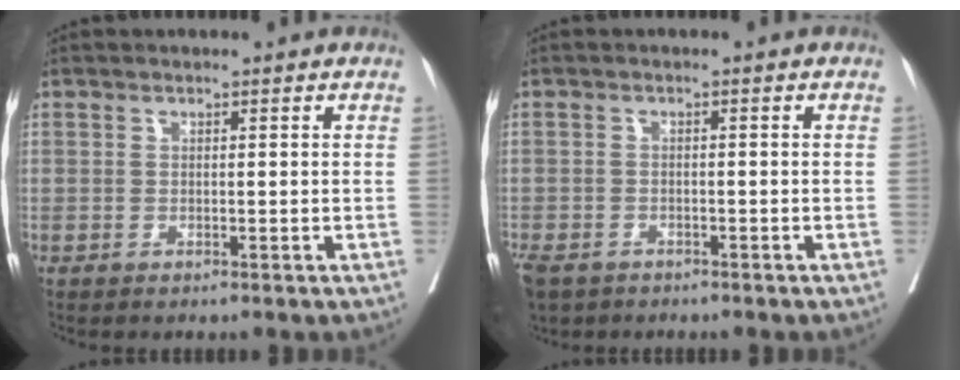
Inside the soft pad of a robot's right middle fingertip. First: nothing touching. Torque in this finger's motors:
{"motor_torque": [0.81, -1.33, 1.05, 0.21]}